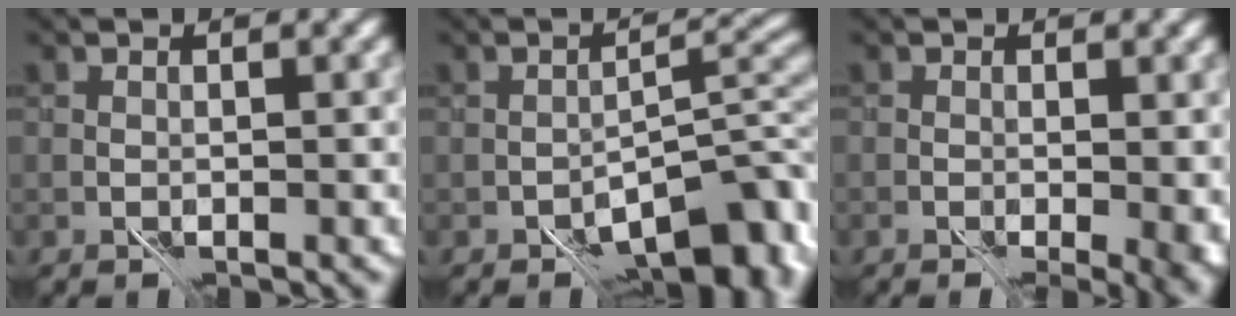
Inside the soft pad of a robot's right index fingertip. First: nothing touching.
{"total": 8.0, "force": [-4.6, 3.3, 5.6], "torque": [-0.062, 0.005, -0.076]}
{"total": 3.2, "force": [-0.5, 1.6, 2.7], "torque": [-0.032, -0.003, -0.009]}